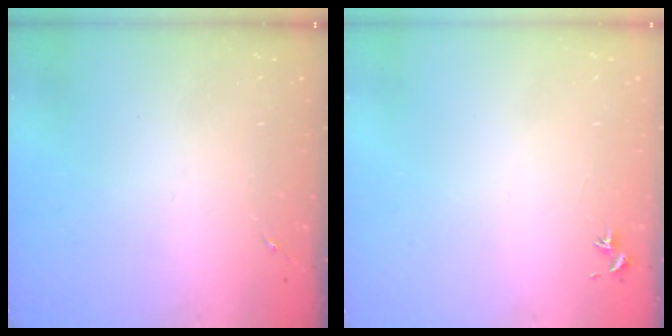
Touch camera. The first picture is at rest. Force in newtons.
{"total": 0.8, "press": 0.7, "slide": 0.3}